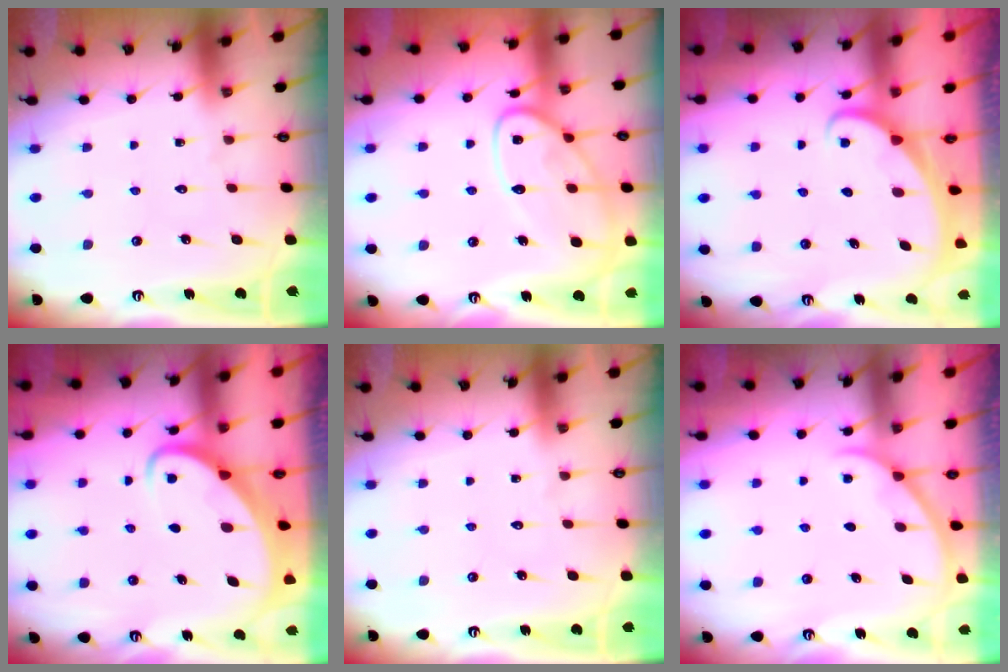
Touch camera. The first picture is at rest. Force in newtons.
{"total": 13.8, "press": 13.8, "slide": 1.2}
{"total": 1.8, "press": 1.8, "slide": 0.1}
{"total": 2.9, "press": 2.9, "slide": 0.2}
{"total": 0.0}
{"total": 0.8, "press": 0.8, "slide": 0.2}